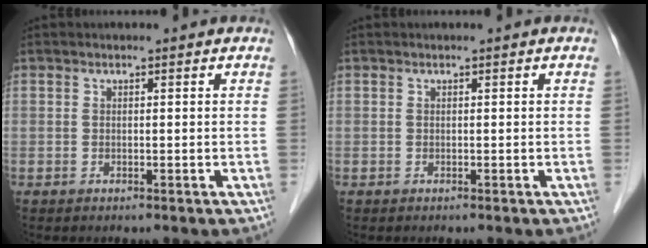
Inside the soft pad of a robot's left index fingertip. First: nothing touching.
{"total": 0.0}